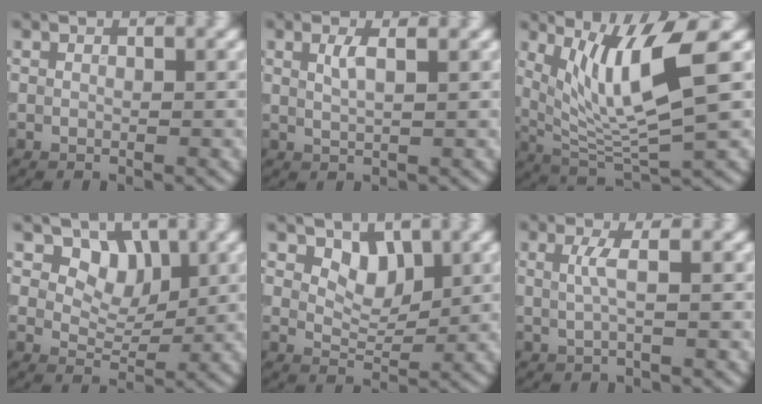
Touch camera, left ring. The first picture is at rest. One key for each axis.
{"total": 1.7, "fx": 0.9, "fy": 0.5, "fz": 1.4, "tx": -0.028, "ty": 0.001, "tz": 0.015}
{"total": 8.0, "fx": 2.9, "fy": 1.8, "fz": 7.2, "tx": -0.136, "ty": -0.016, "tz": 0.060}
{"total": 4.0, "fx": 2.2, "fy": 2.7, "fz": 1.9, "tx": -0.034, "ty": -0.022, "tz": 0.045}
{"total": 2.8, "fx": 1.8, "fy": 1.6, "fz": 1.5, "tx": -0.028, "ty": -0.015, "tz": 0.029}
{"total": 1.8, "fx": 0.3, "fy": 0.4, "fz": 1.7, "tx": -0.033, "ty": -0.001, "tz": 0.002}